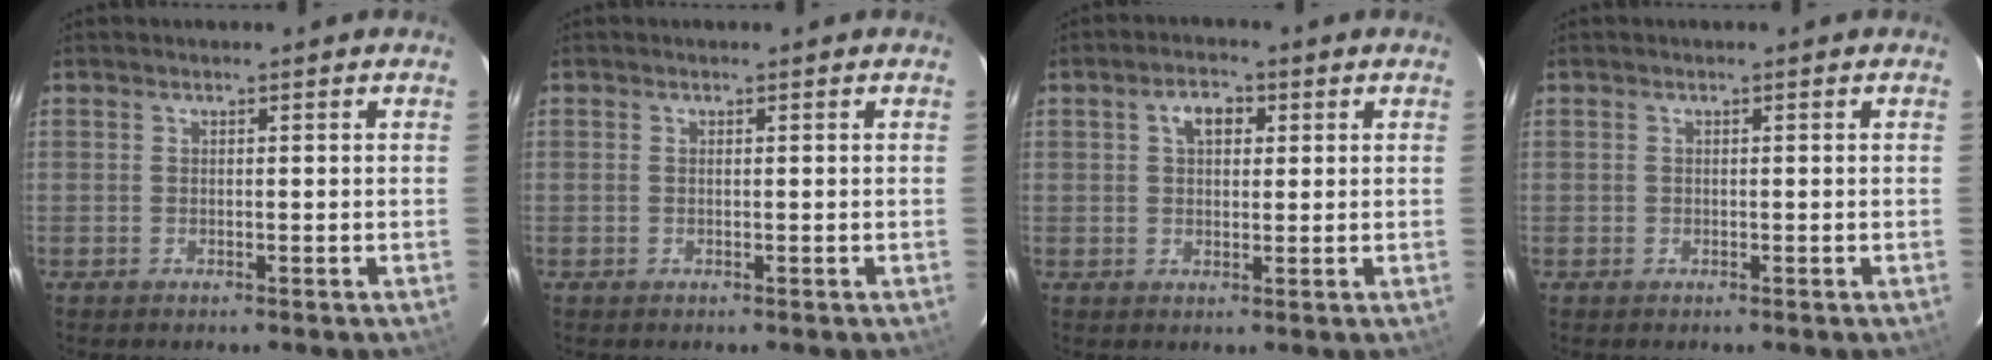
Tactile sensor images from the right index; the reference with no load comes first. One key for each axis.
{"total": 0.0}
{"total": 4.3, "fx": 1.4, "fy": 2.7, "fz": 3.0, "tx": -0.048, "ty": 0.015, "tz": 0.025}
{"total": 0.0}